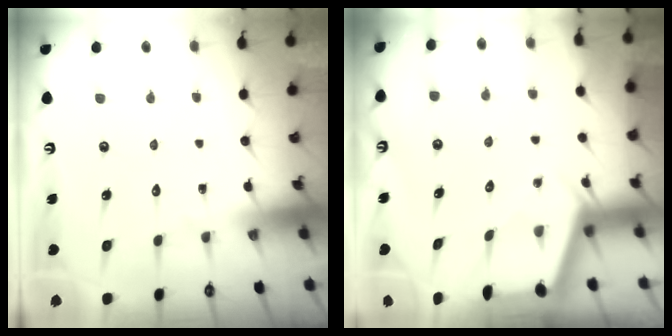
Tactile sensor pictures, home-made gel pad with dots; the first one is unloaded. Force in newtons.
{"total": 2.4, "press": 2.4, "slide": 0.3}